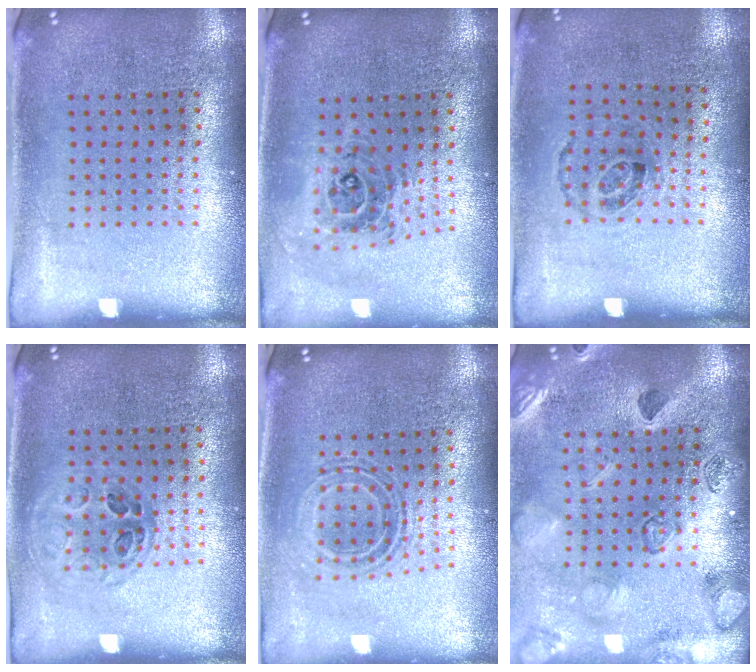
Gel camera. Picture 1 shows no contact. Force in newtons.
{"total": 0.9, "press": 0.9, "slide": 0.2}
{"total": 1.0, "press": 0.6, "slide": 0.8}
{"total": 1.0, "press": 0.9, "slide": 0.4}
{"total": 0.7, "press": 0.7, "slide": 0.2}
{"total": 2.3, "press": 2.3, "slide": 0.3}